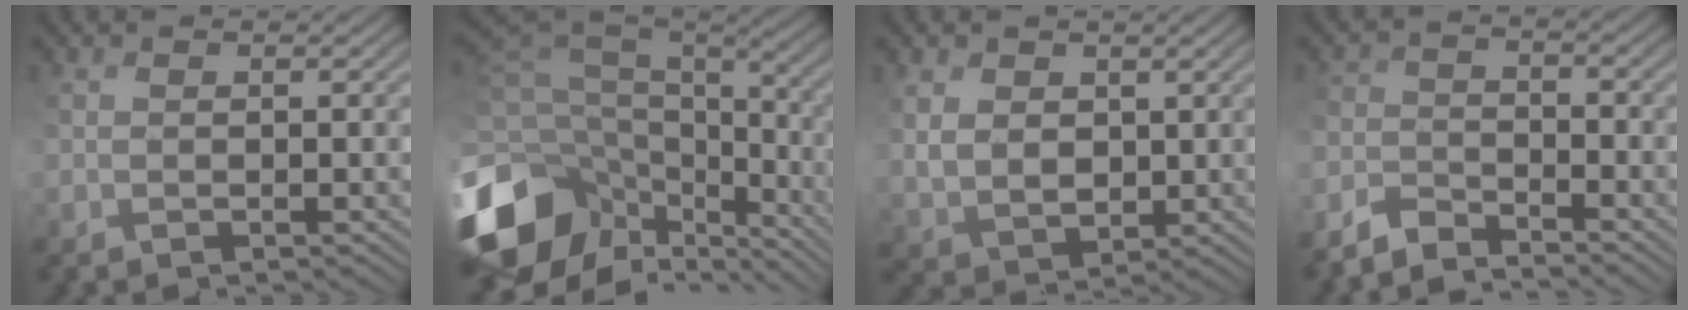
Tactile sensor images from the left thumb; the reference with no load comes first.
{"total": 15.6, "force": [-7.8, 10.0, 9.1], "torque": [-0.257, -0.041, -0.108]}
{"total": 4.2, "force": [2.5, 3.2, 1.3], "torque": [-0.052, 0.000, 0.050]}
{"total": 5.2, "force": [-5.0, 1.1, 1.1], "torque": [-0.029, -0.002, -0.107]}